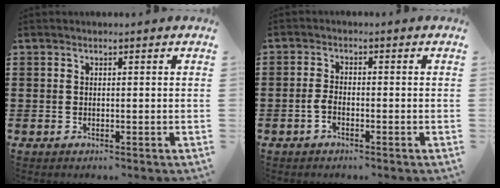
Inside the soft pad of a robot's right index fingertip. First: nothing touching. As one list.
[{"total": 2.1, "force": [-1.1, 0.8, 1.6], "torque": [-0.038, 0.000, -0.023]}]